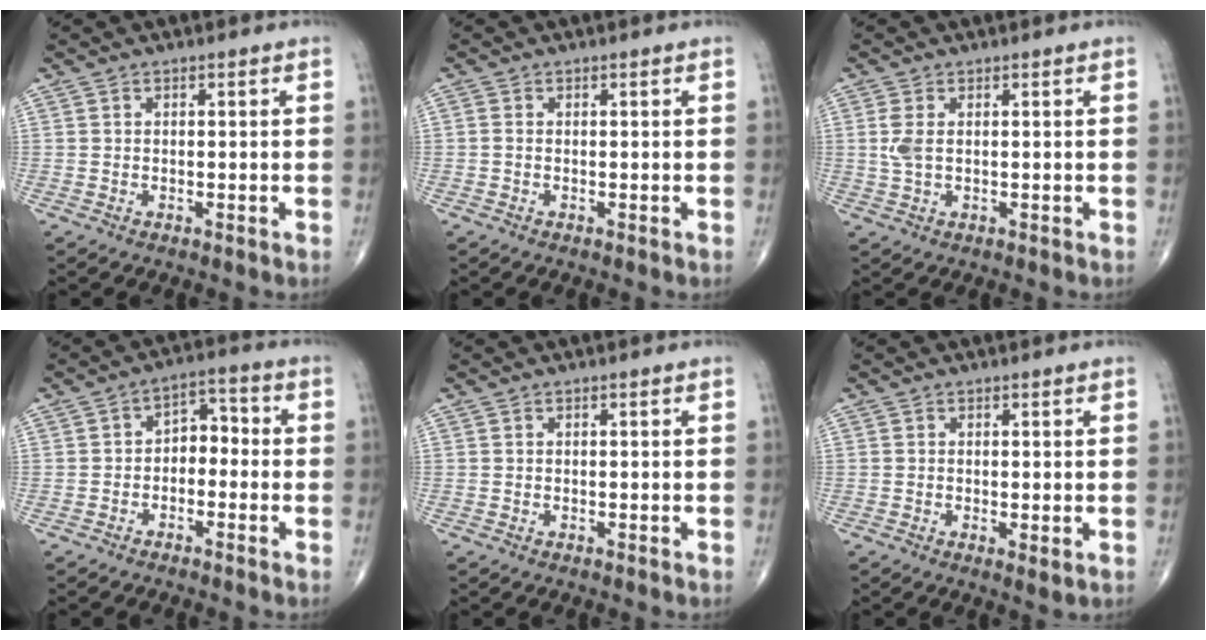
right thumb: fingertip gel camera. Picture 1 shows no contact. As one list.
[{"total": 0.6, "force": [-0.1, 0.3, 0.4], "torque": [-0.009, -0.001, -0.005]}, {"total": 2.9, "force": [0.4, 1.4, 2.5], "torque": [-0.070, 0.003, 0.012]}, {"total": 5.5, "force": [-1.2, 3.7, 3.9], "torque": [-0.034, 0.035, -0.035]}, {"total": 0.0}, {"total": 1.8, "force": [-0.2, 0.6, 1.7], "torque": [-0.030, -0.008, -0.004]}]